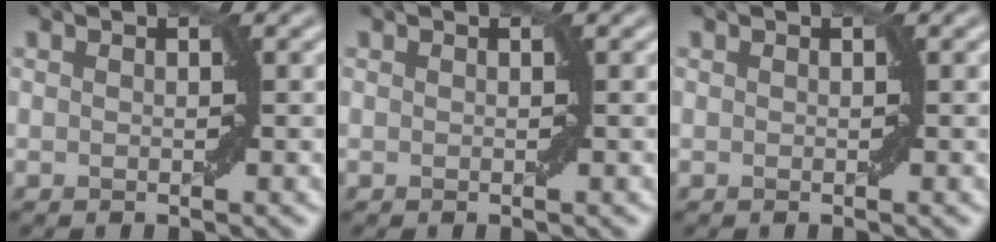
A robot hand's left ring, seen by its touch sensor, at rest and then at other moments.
{"total": 0.0}
{"total": 0.0}